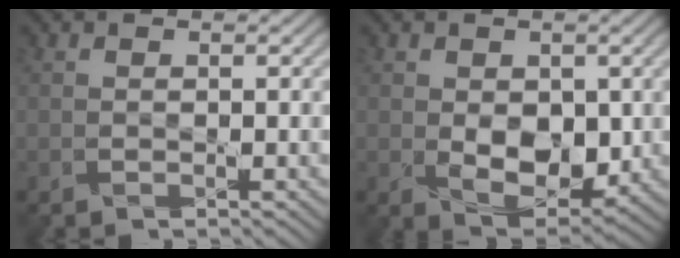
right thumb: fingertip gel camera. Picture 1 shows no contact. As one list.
[{"total": 5.9, "force": [0.0, 3.9, 4.4], "torque": [-0.082, -0.016, 0.006]}]